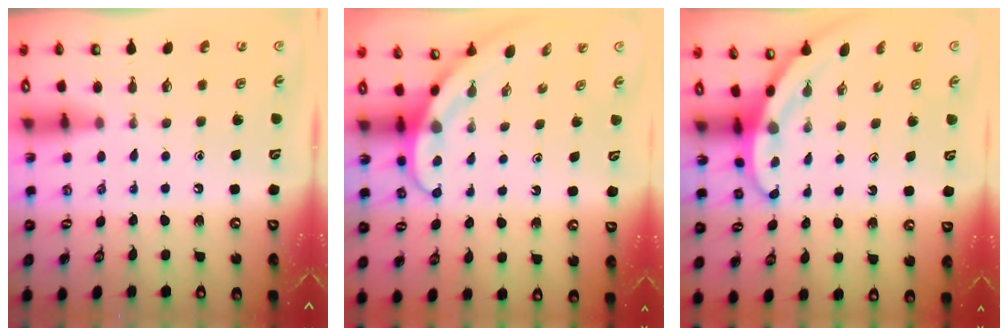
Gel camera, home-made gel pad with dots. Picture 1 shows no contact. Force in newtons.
{"total": 4.0, "press": 4.0, "slide": 0.3}
{"total": 3.2, "press": 3.2, "slide": 0.1}